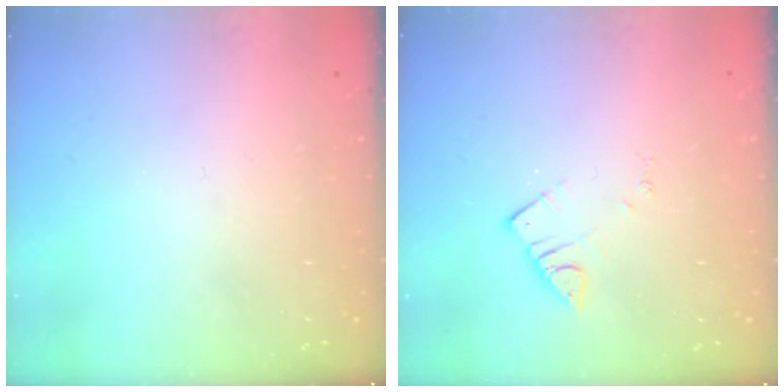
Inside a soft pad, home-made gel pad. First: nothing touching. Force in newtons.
{"total": 2.7, "press": 2.7, "slide": 0.2}